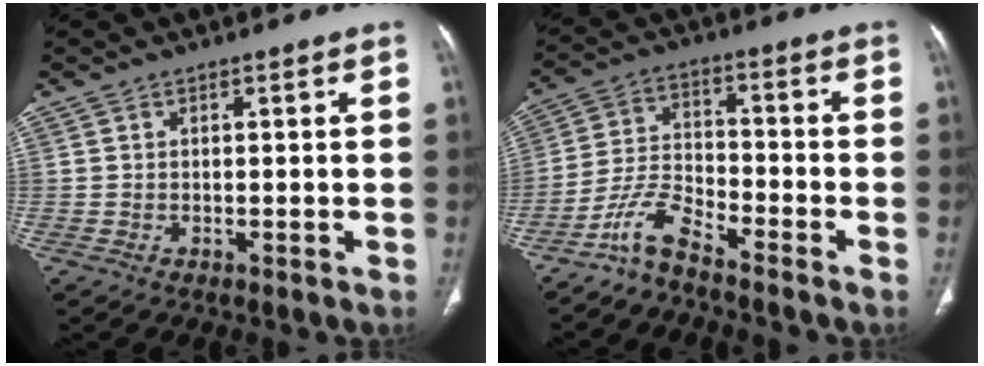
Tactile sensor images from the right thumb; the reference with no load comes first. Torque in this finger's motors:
{"motor_torque": [-0.04, -0.02, 0.07, 0.02, 0.03]}